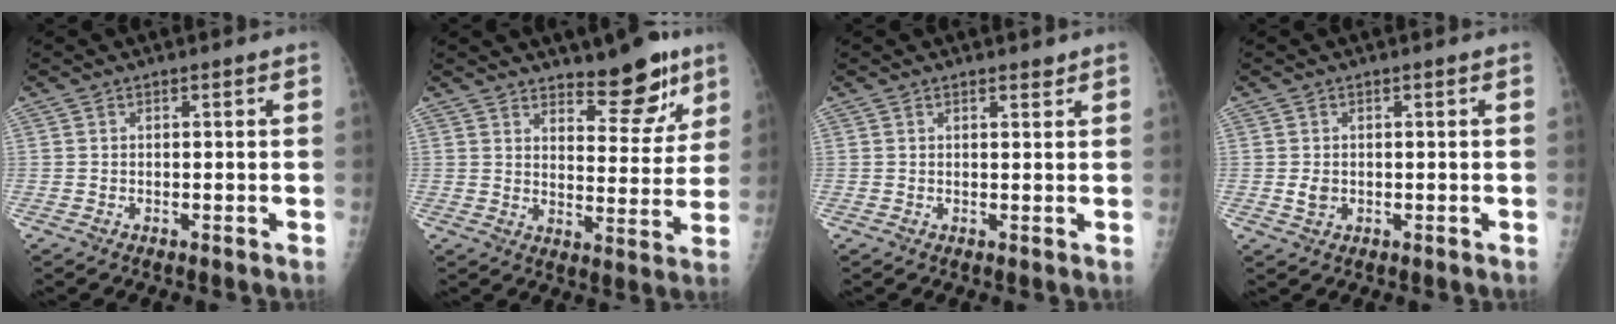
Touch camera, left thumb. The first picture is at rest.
{"total": 11.1, "force": [8.1, 4.1, 6.4], "torque": [-0.050, -0.059, 0.121]}
{"total": 1.2, "force": [1.1, 0.4, 0.5], "torque": [-0.004, -0.008, 0.015]}
{"total": 1.9, "force": [0.0, 1.5, 1.2], "torque": [-0.017, -0.002, 0.004]}